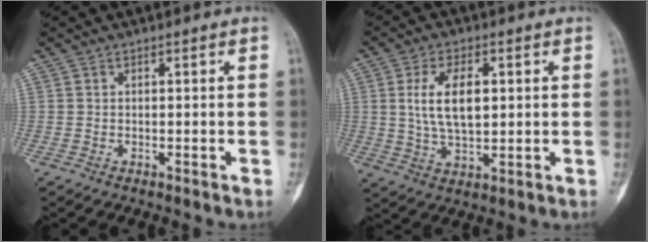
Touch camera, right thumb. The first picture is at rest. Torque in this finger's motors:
{"motor_torque": [0.93, 0.87, 0.44, -0.31, 0.10]}